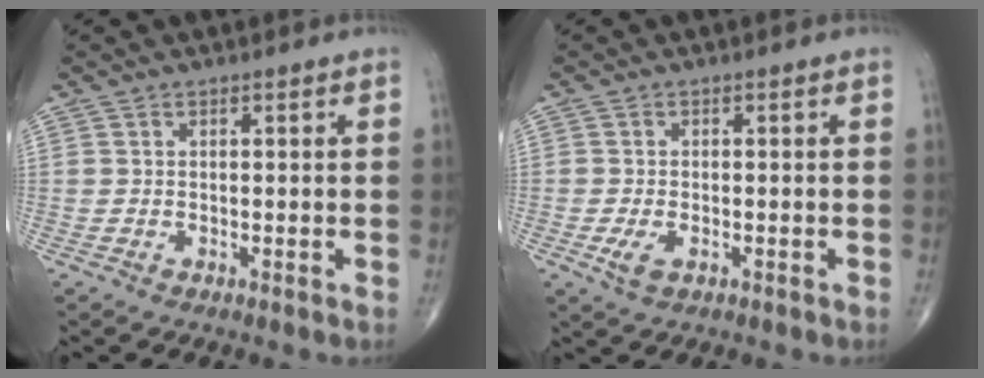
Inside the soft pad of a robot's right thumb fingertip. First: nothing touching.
{"total": 2.9, "force": [-1.1, 1.6, 2.2], "torque": [-0.045, -0.001, -0.019]}